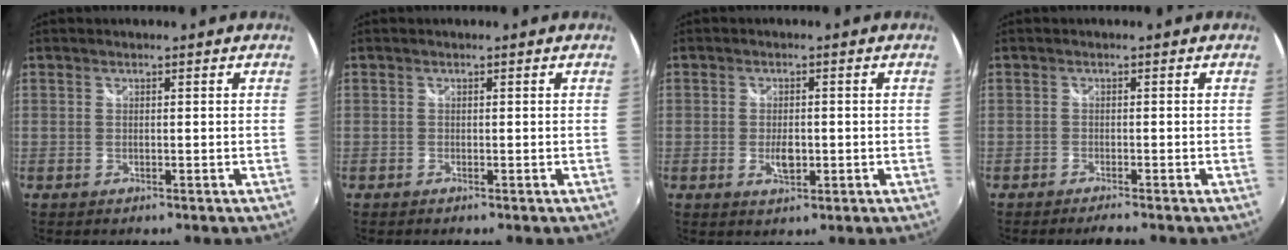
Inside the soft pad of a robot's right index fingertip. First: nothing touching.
{"total": 0.0}
{"total": 3.5, "force": [-0.8, 1.8, 2.8], "torque": [-0.050, -0.005, -0.013]}
{"total": 2.3, "force": [-2.0, -0.1, 1.0], "torque": [-0.023, -0.012, -0.037]}